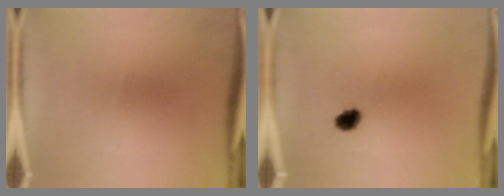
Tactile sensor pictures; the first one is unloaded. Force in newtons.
{"total": 3.1}